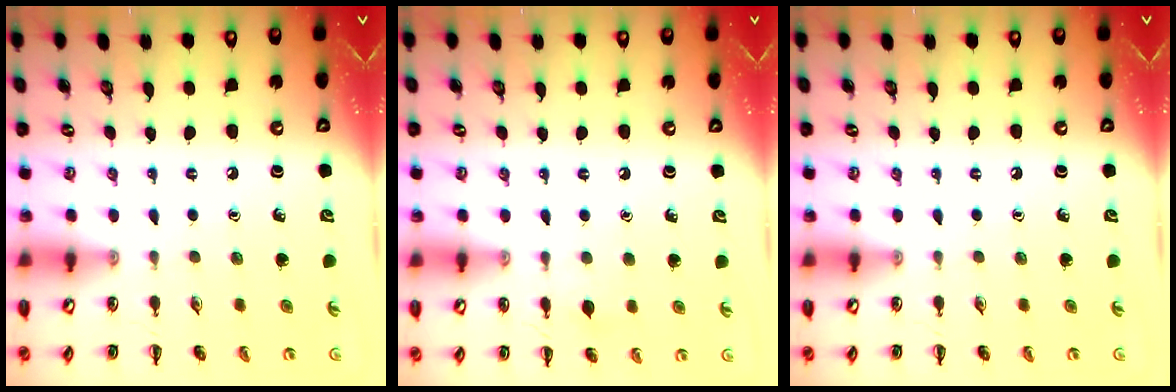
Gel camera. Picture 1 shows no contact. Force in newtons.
{"total": 4.0, "press": 4.0, "slide": 0.7}
{"total": 0.0}